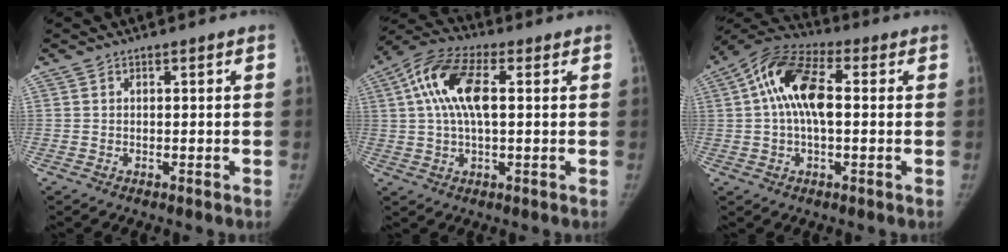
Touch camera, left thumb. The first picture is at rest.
{"total": 12.3, "force": [2.7, 5.6, 10.6], "torque": [-0.219, 0.025, 0.045]}
{"total": 13.2, "force": [1.9, 6.7, 11.2], "torque": [-0.212, 0.033, 0.024]}